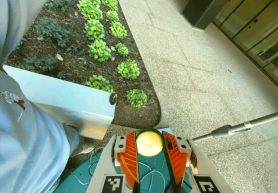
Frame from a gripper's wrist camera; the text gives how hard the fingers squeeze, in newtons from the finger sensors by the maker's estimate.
{"total": 10.6, "left": 11.7, "right": 9.6}